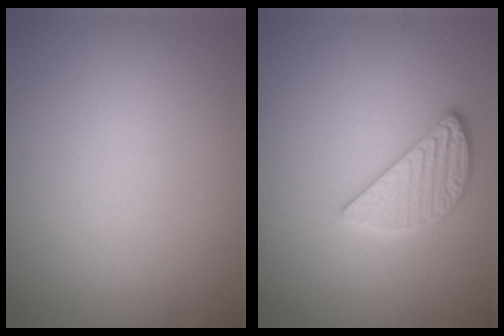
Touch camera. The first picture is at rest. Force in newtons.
{"total": 2.8, "press": 2.8, "slide": 0.3}